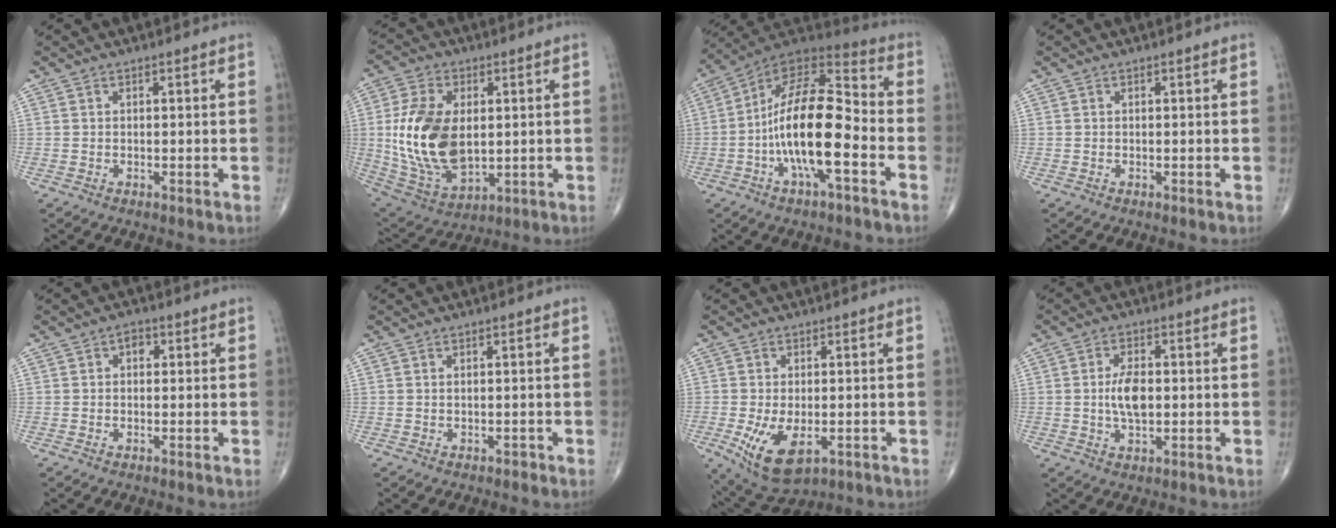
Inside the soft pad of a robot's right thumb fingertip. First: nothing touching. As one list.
[{"total": 18.2, "force": [1.2, 10.8, 14.6], "torque": [-0.281, -0.014, 0.038]}, {"total": 19.6, "force": [-5.0, 7.2, 17.6], "torque": [-0.307, 0.052, -0.090]}, {"total": 0.0}, {"total": 2.2, "force": [0.3, 1.5, 1.5], "torque": [-0.013, 0.010, 0.000]}, {"total": 0.5, "force": [-0.2, 0.4, 0.3], "torque": [-0.003, 0.004, -0.004]}, {"total": 10.0, "force": [-3.1, 5.1, 8.0], "torque": [-0.140, -0.012, -0.040]}, {"total": 6.0, "force": [-0.1, 3.1, 5.2], "torque": [-0.094, 0.000, -0.004]}]